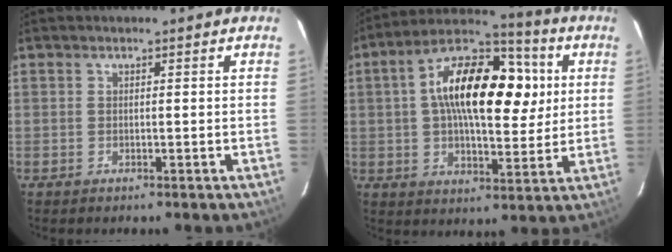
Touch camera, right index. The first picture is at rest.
{"total": 19.3, "force": [3.9, 9.6, 16.2], "torque": [-0.283, 0.035, 0.053]}